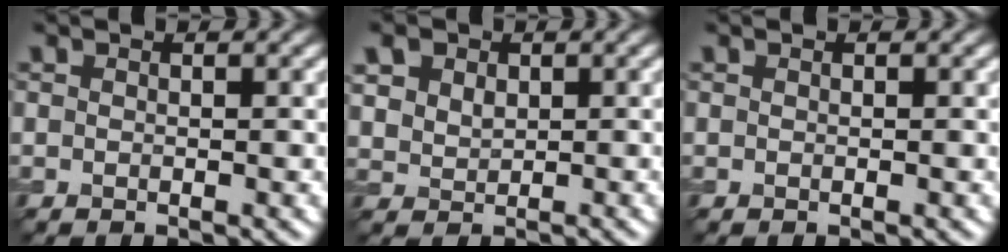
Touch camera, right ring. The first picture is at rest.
{"total": 3.3, "force": [1.6, 2.4, 1.5], "torque": [-0.042, 0.005, 0.042]}
{"total": 0.0}